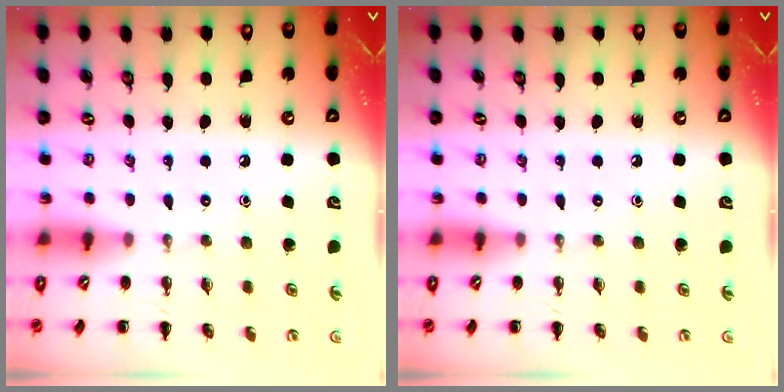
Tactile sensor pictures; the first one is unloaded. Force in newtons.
{"total": 0.0}